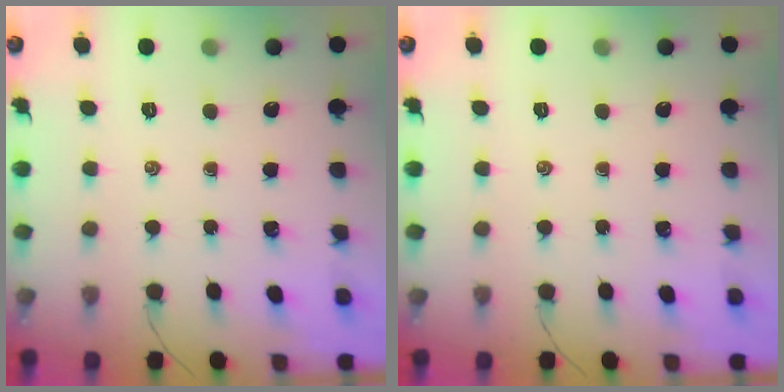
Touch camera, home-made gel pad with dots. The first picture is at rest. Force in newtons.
{"total": 0.0}